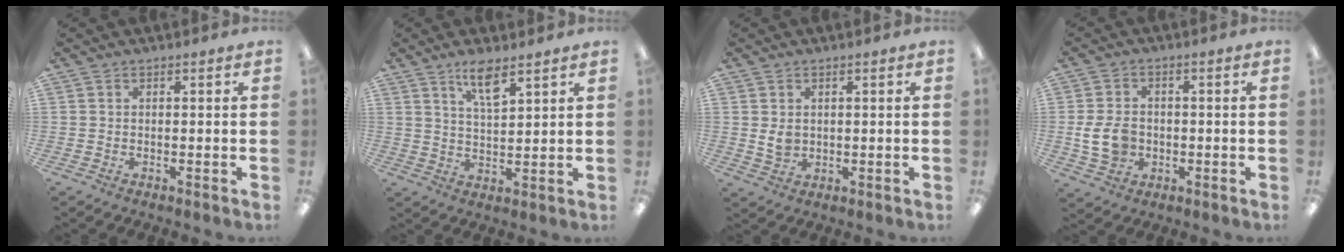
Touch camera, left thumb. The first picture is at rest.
{"total": 6.7, "force": [4.8, 1.6, 4.5], "torque": [-0.085, -0.018, 0.080]}
{"total": 3.8, "force": [0.7, 2.7, 2.7], "torque": [-0.060, -0.003, 0.007]}
{"total": 8.4, "force": [-1.2, 6.2, 5.4], "torque": [-0.125, 0.008, -0.022]}